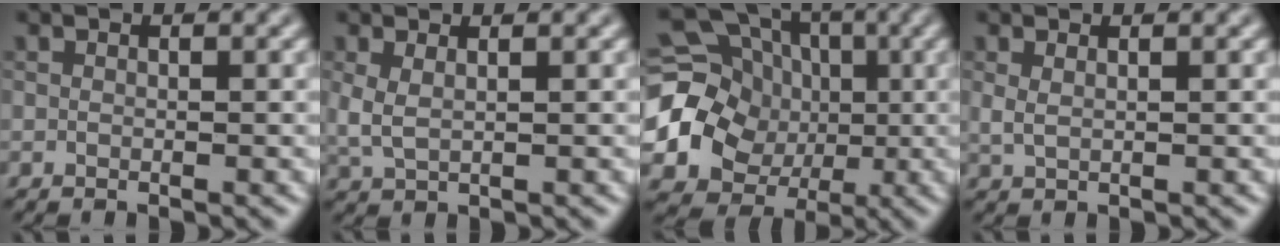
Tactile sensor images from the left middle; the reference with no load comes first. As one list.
[{"total": 1.8, "force": [0.6, 0.8, 1.5], "torque": [-0.042, -0.001, 0.014]}, {"total": 18.7, "force": [-0.3, 16.9, 8.1], "torque": [-0.175, 0.001, -0.028]}, {"total": 1.0, "force": [0.5, 0.4, 0.8], "torque": [-0.019, -0.002, 0.012]}]